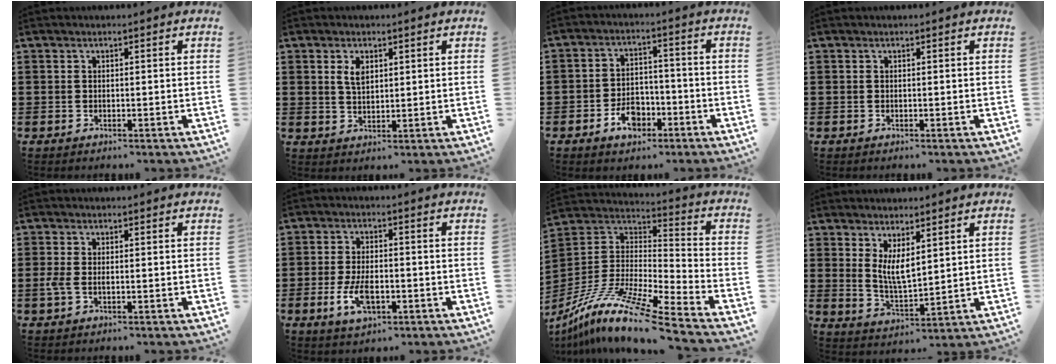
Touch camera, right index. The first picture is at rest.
{"total": 2.9, "force": [1.2, 1.5, 2.1], "torque": [-0.047, 0.005, 0.021]}
{"total": 5.3, "force": [-2.8, 3.5, 2.9], "torque": [-0.047, 0.007, -0.054]}
{"total": 0.0}
{"total": 1.9, "force": [-0.5, 0.7, 1.7], "torque": [-0.046, -0.006, -0.013]}
{"total": 5.6, "force": [-1.9, 2.8, 4.6], "torque": [-0.102, -0.001, -0.038]}
{"total": 12.8, "force": [-10.5, 0.0, 7.4], "torque": [-0.159, -0.005, -0.211]}
{"total": 4.9, "force": [2.1, 1.8, 4.1], "torque": [-0.084, -0.002, 0.039]}